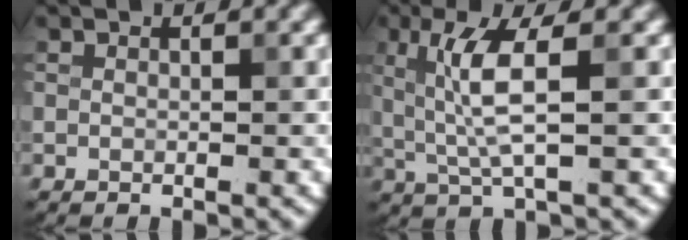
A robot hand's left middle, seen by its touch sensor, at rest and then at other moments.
{"total": 4.5, "force": [0.7, 0.7, 4.4], "torque": [-0.097, -0.001, 0.019]}